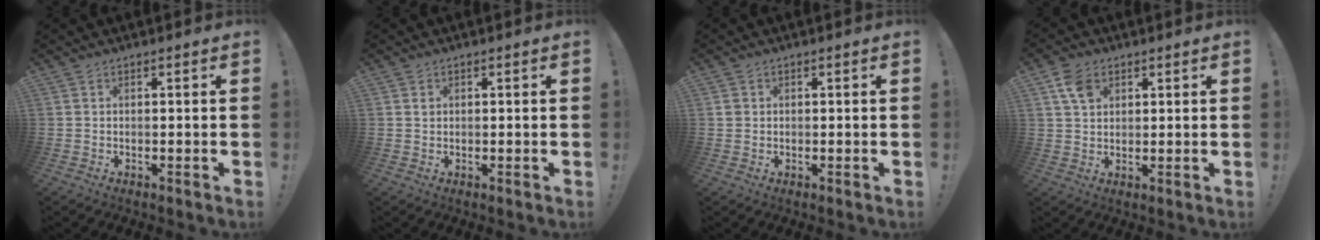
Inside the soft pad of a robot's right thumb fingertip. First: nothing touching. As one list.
[{"total": 0.7, "force": [0.4, 0.6, 0.0], "torque": [0.004, 0.000, 0.008]}, {"total": 1.4, "force": [0.5, 1.3, 0.3], "torque": [-0.001, 0.002, 0.008]}, {"total": 6.6, "force": [3.3, 4.6, 3.5], "torque": [-0.052, -0.005, 0.063]}]